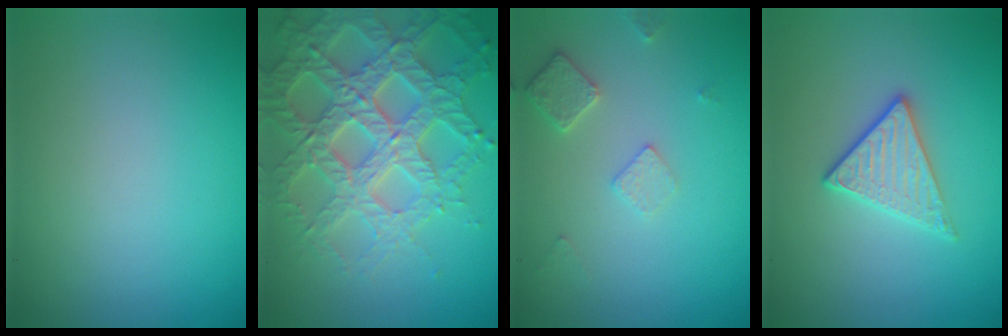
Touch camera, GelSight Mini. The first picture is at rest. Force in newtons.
{"total": 7.0, "press": 6.8, "slide": 1.7}
{"total": 2.1, "press": 2.1, "slide": 0.3}
{"total": 2.8, "press": 2.5, "slide": 1.2}